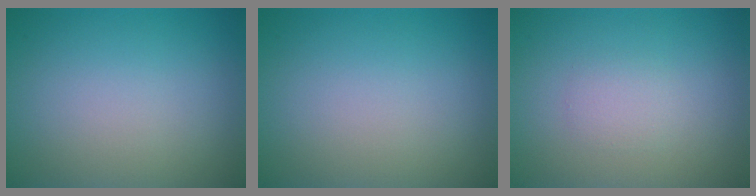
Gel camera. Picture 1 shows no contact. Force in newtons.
{"total": 0.0}
{"total": 1.2, "press": 1.2, "slide": 0.0}